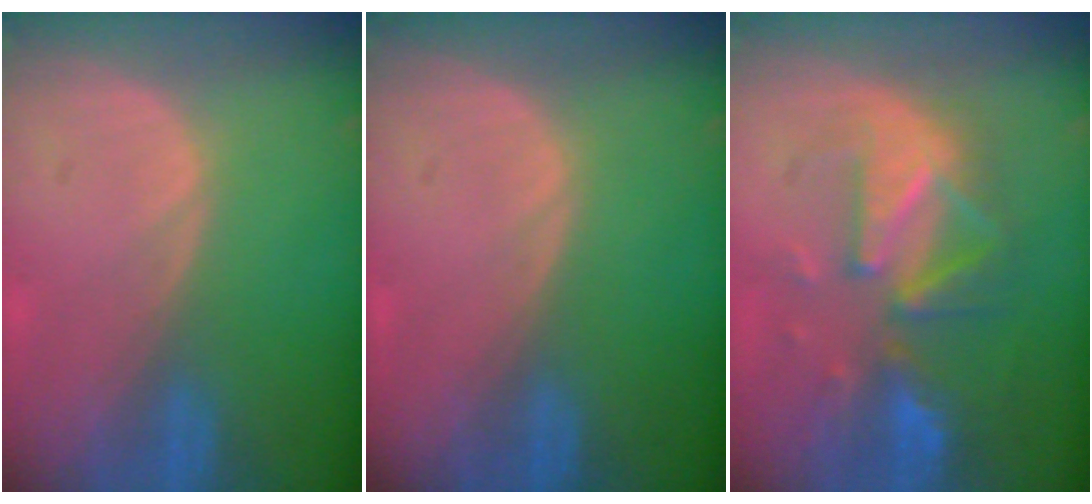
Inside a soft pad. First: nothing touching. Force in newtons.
{"total": 0.0}
{"total": 9.8, "press": 8.9, "slide": 4.2}